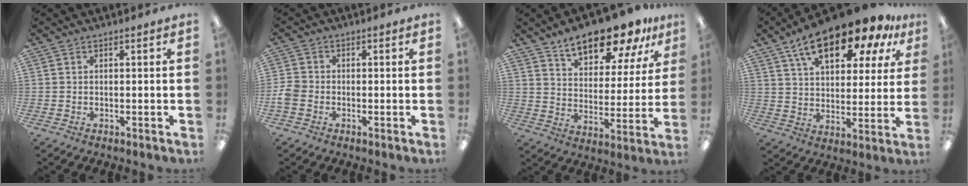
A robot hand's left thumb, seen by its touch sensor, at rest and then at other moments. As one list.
[{"total": 3.4, "force": [-1.5, 2.6, 1.5], "torque": [-0.021, 0.009, -0.024]}, {"total": 15.7, "force": [12.6, 5.7, 7.4], "torque": [-0.114, -0.075, 0.221]}, {"total": 18.7, "force": [13.0, 7.6, 11.0], "torque": [-0.189, -0.068, 0.221]}]